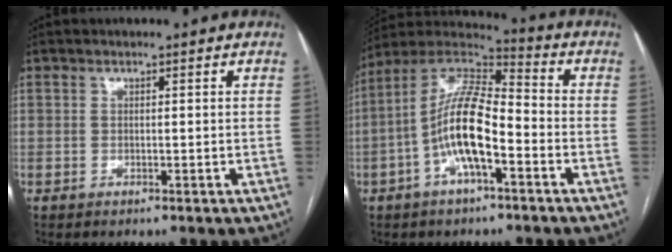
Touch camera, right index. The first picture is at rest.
{"total": 13.1, "force": [-3.8, 3.6, 12.1], "torque": [-0.242, 0.019, -0.070]}